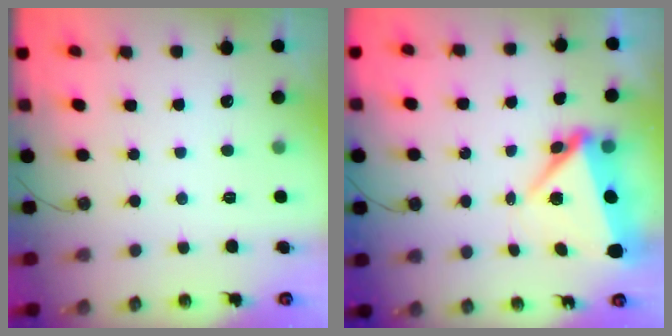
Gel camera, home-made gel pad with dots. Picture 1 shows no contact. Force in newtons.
{"total": 7.3, "press": 7.0, "slide": 1.8}